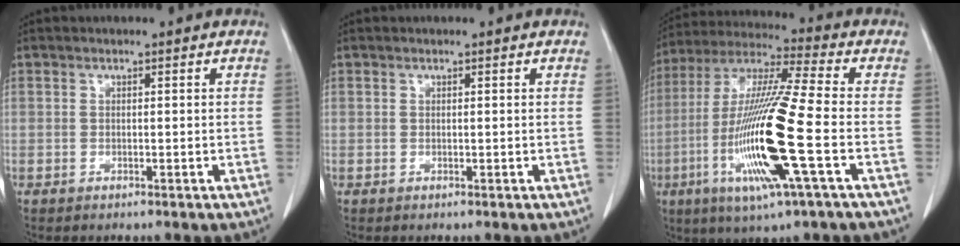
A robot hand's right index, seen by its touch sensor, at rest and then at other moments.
{"total": 0.0}
{"total": 18.8, "force": [-5.1, 0.2, 18.0], "torque": [-0.379, -0.021, -0.105]}